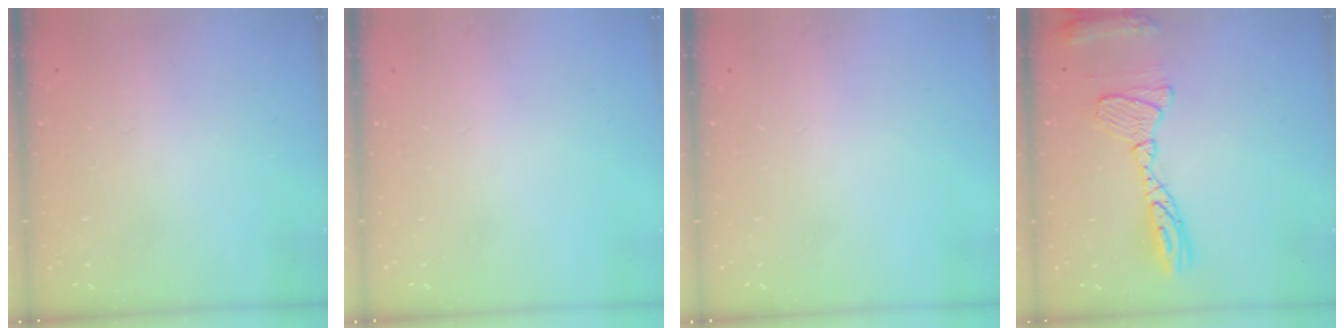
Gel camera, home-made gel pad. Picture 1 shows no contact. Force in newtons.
{"total": 0.0}
{"total": 0.0}
{"total": 14.2, "press": 14.1, "slide": 1.2}